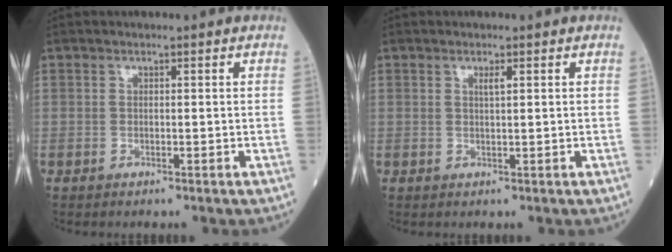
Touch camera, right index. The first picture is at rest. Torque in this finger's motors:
{"motor_torque": [-0.03, 0.02, -0.01, 0.00]}